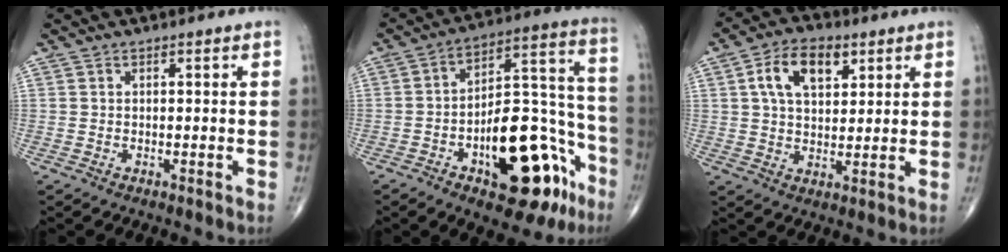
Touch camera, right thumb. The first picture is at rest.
{"total": 23.4, "force": [-10.5, 10.7, 18.0], "torque": [-0.210, 0.084, -0.139]}
{"total": 10.0, "force": [3.8, 5.8, 7.2], "torque": [-0.109, -0.003, 0.063]}